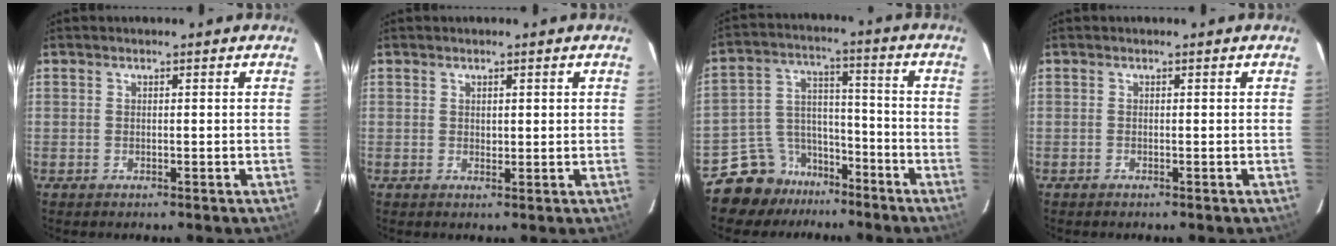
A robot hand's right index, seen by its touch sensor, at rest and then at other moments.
{"total": 1.2, "force": [0.4, 0.7, 0.9], "torque": [-0.014, 0.001, 0.010]}
{"total": 10.3, "force": [-7.8, 6.7, 0.5], "torque": [-0.013, 0.058, -0.131]}
{"total": 0.0}